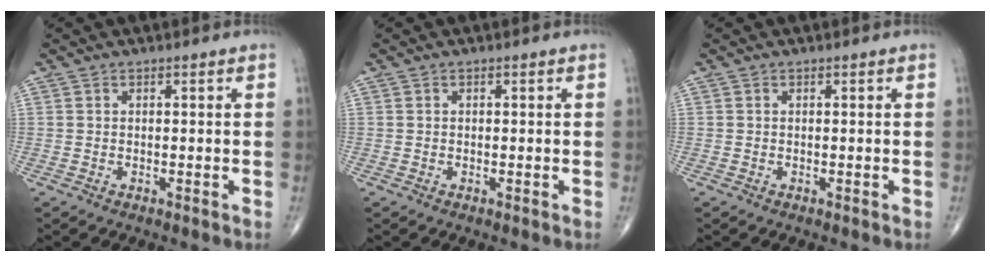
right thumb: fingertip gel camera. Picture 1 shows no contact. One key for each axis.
{"total": 0.0}
{"total": 0.0}